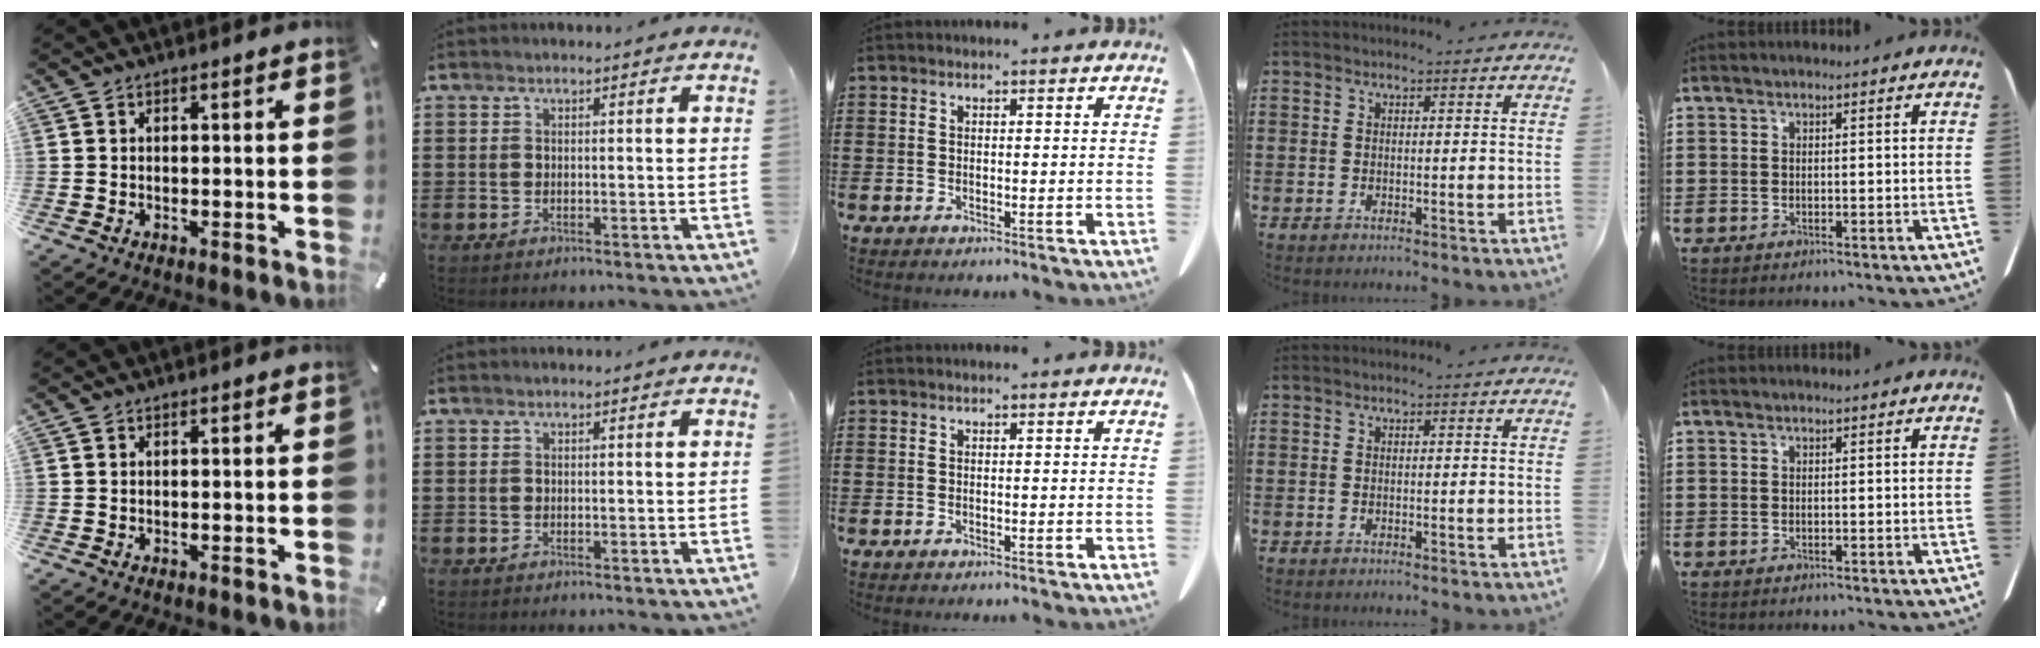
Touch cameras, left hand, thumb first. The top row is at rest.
{}